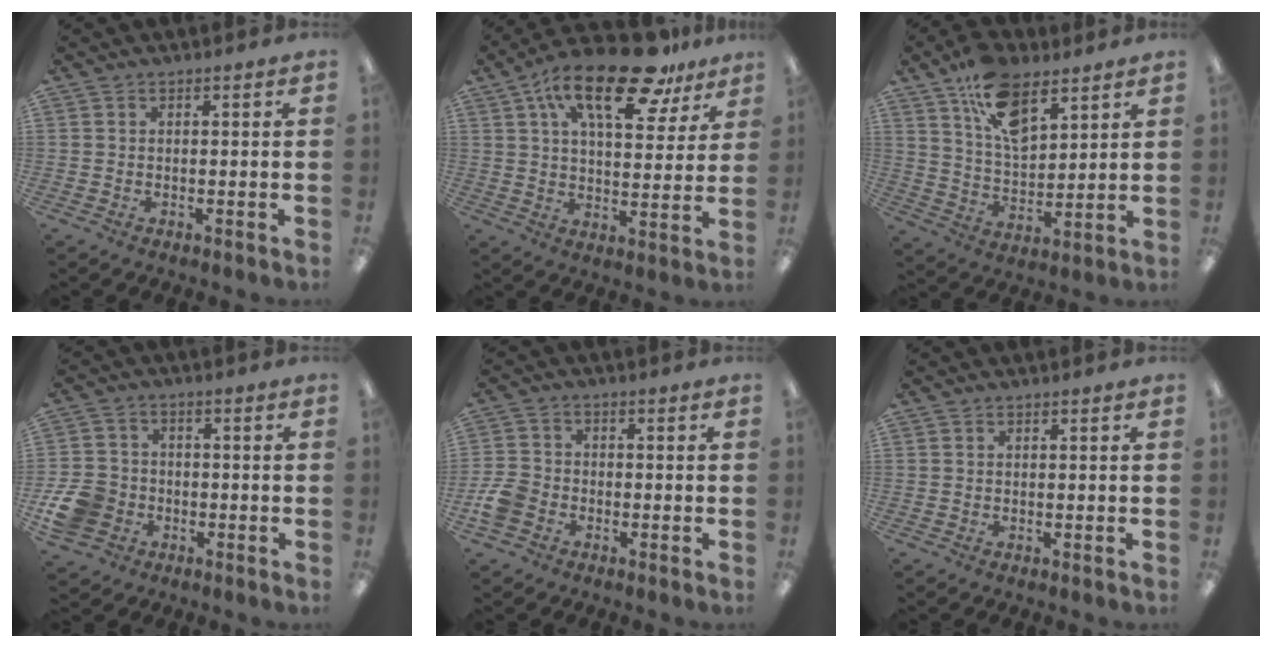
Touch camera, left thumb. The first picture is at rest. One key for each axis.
{"total": 21.0, "fx": 12.5, "fy": 8.6, "fz": 14.5, "tx": -0.229, "ty": -0.054, "tz": 0.206}
{"total": 14.4, "fx": 8.5, "fy": 7.5, "fz": 8.8, "tx": -0.146, "ty": -0.032, "tz": 0.155}
{"total": 9.1, "fx": -3.5, "fy": 7.4, "fz": 3.9, "tx": -0.099, "ty": 0.028, "tz": -0.064}
{"total": 5.9, "fx": -2.6, "fy": 4.5, "fz": 2.8, "tx": -0.061, "ty": 0.016, "tz": -0.048}
{"total": 0.0}